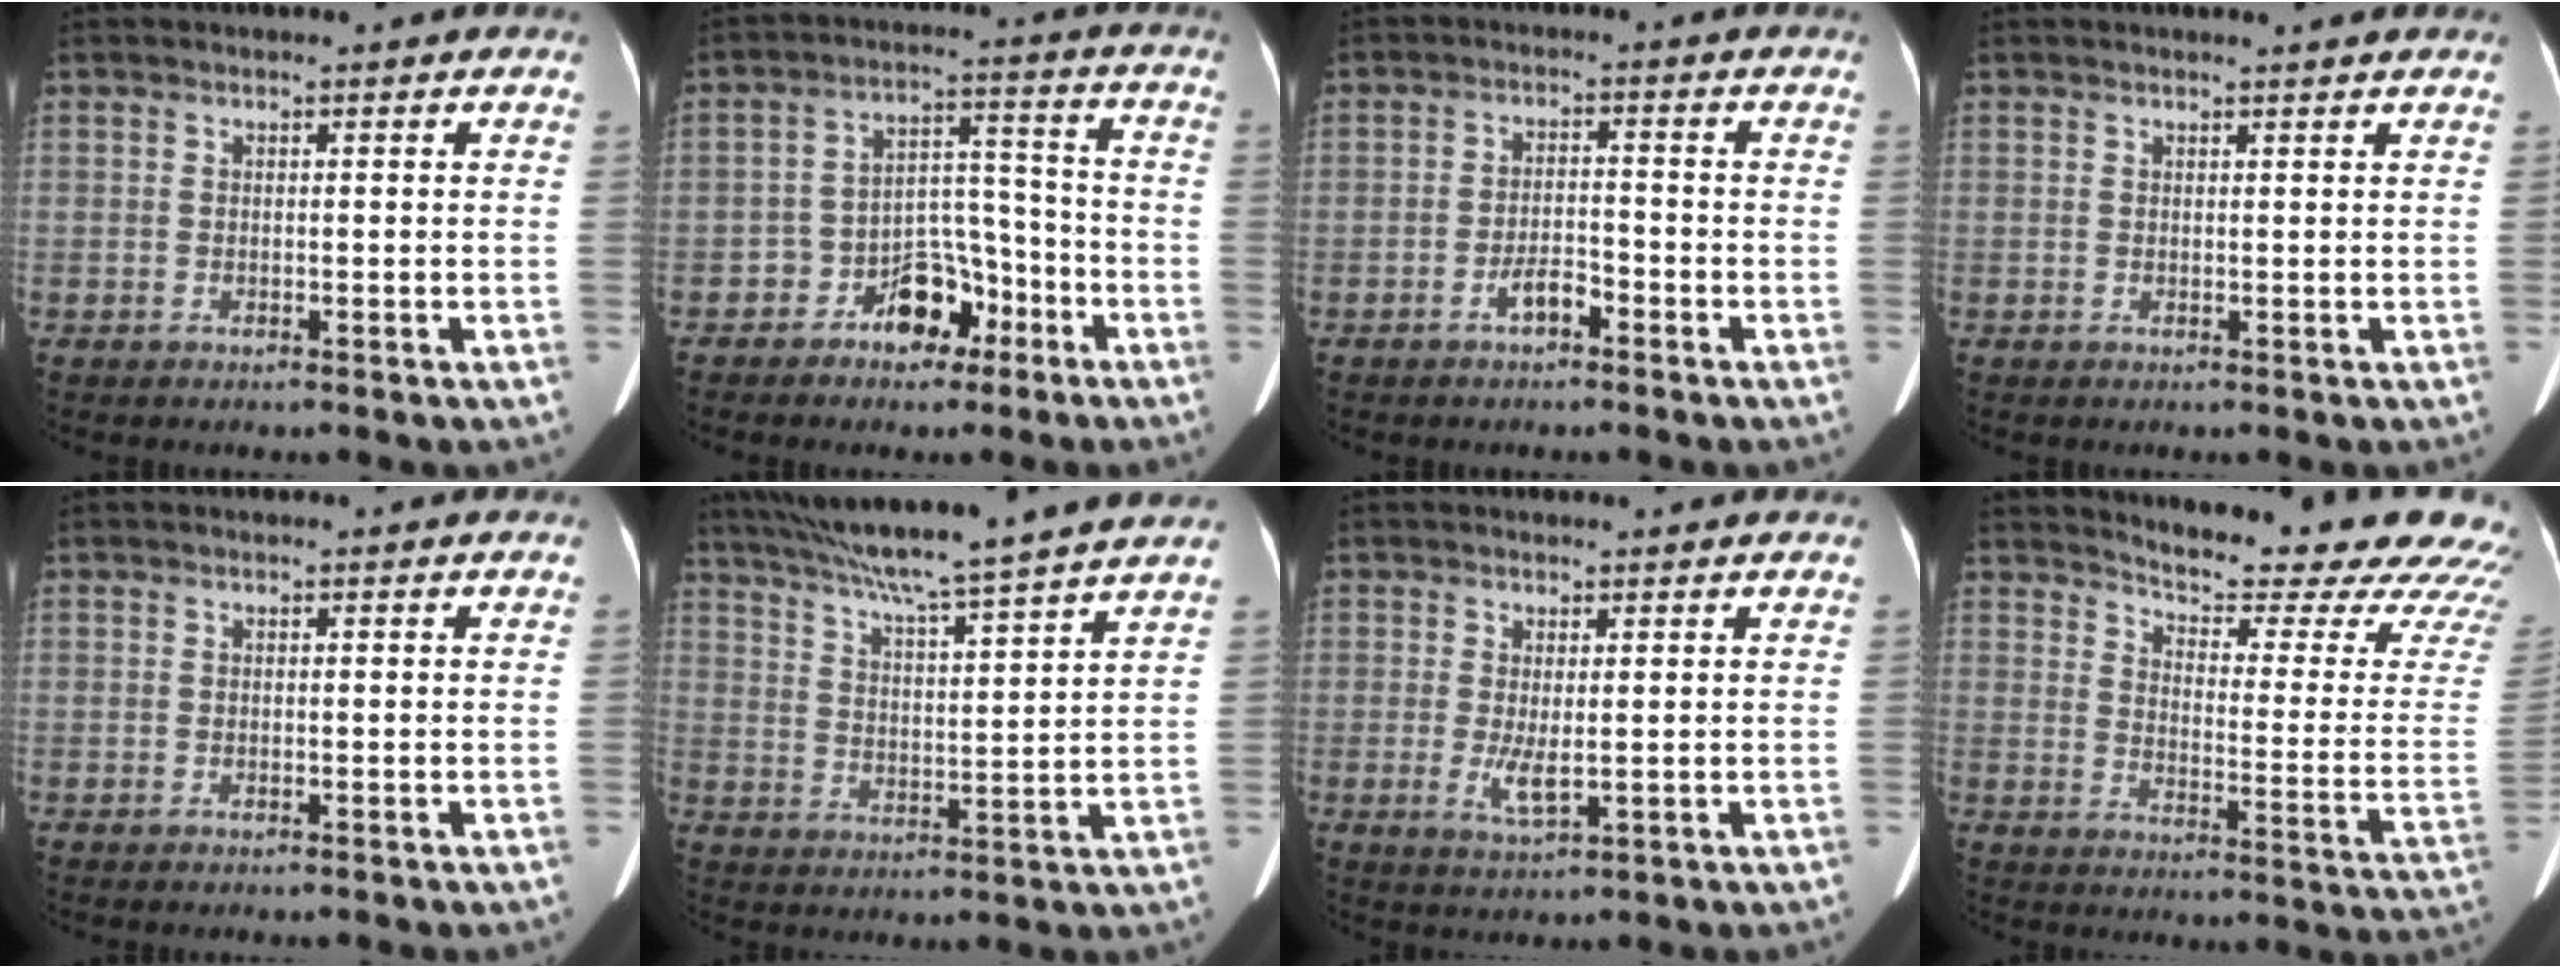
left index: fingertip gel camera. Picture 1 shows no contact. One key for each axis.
{"total": 7.7, "fx": -4.7, "fy": 4.6, "fz": 4.1, "tx": -0.070, "ty": 0.032, "tz": -0.072}
{"total": 3.0, "fx": -2.0, "fy": 1.0, "fz": 1.9, "tx": -0.036, "ty": 0.004, "tz": -0.037}
{"total": 2.3, "fx": 2.2, "fy": 0.0, "fz": 0.7, "tx": -0.011, "ty": 0.004, "tz": 0.025}
{"total": 0.0}
{"total": 18.0, "fx": 15.7, "fy": -1.8, "fz": 8.7, "tx": -0.151, "ty": -0.003, "tz": 0.227}
{"total": 3.5, "fx": 0.4, "fy": 0.9, "fz": 3.3, "tx": -0.064, "ty": -0.007, "tz": 0.013}
{"total": 22.9, "fx": 21.2, "fy": 2.6, "fz": 8.1, "tx": -0.106, "ty": -0.099, "tz": 0.244}